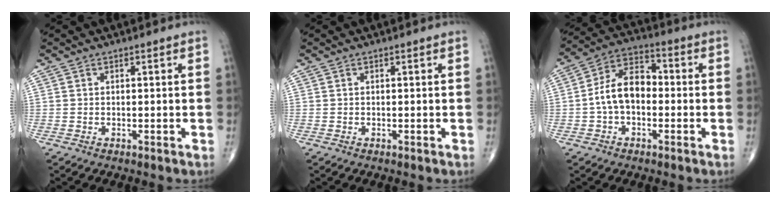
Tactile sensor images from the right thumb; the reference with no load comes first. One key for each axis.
{"total": 0.0}
{"total": 10.1, "fx": -1.1, "fy": 6.4, "fz": 7.7, "tx": -0.128, "ty": 0.037, "tz": -0.033}